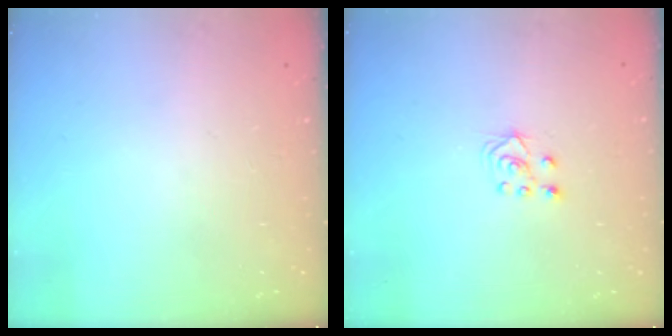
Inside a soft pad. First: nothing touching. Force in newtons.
{"total": 4.1, "press": 4.1, "slide": 0.7}